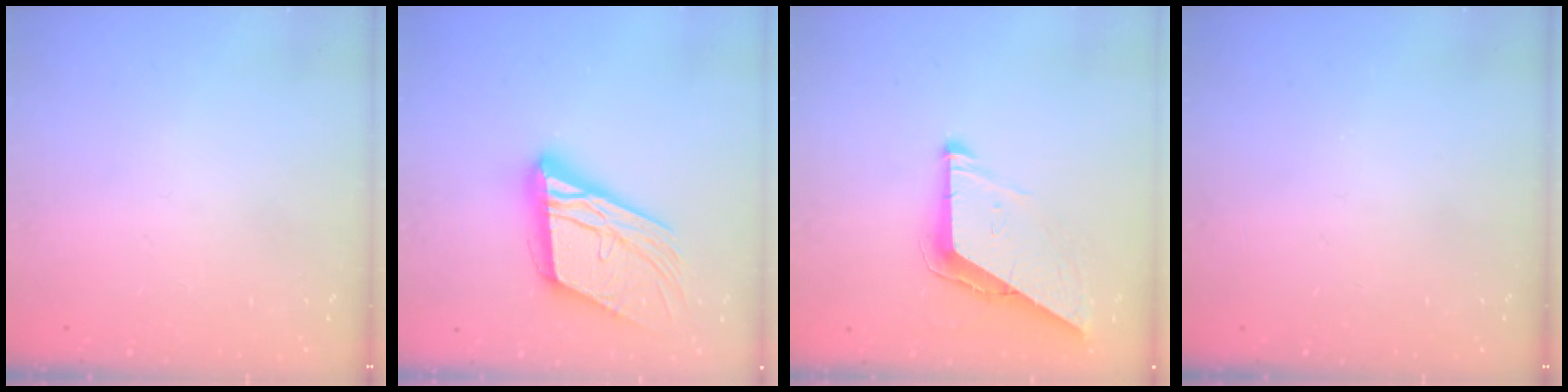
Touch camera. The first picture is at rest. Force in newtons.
{"total": 21.2, "press": 21.0, "slide": 2.9}
{"total": 8.8, "press": 8.7, "slide": 0.4}
{"total": 0.0}